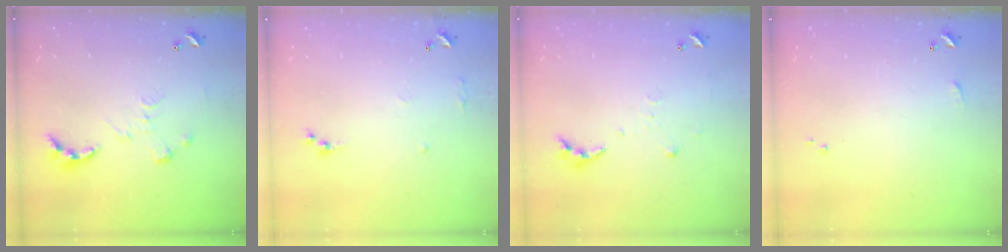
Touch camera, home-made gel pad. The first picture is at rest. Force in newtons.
{"total": 7.5, "press": 7.4, "slide": 0.8}
{"total": 6.3, "press": 6.3, "slide": 0.6}
{"total": 4.2, "press": 4.2, "slide": 0.6}